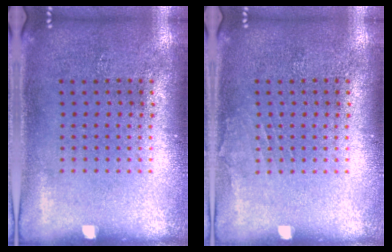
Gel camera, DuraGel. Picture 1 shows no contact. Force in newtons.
{"total": 0.7, "press": 0.7, "slide": 0.1}